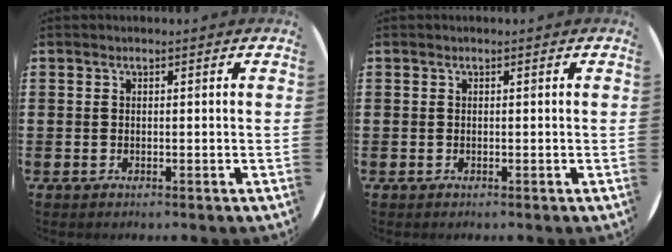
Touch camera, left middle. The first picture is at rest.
{"total": 0.0}